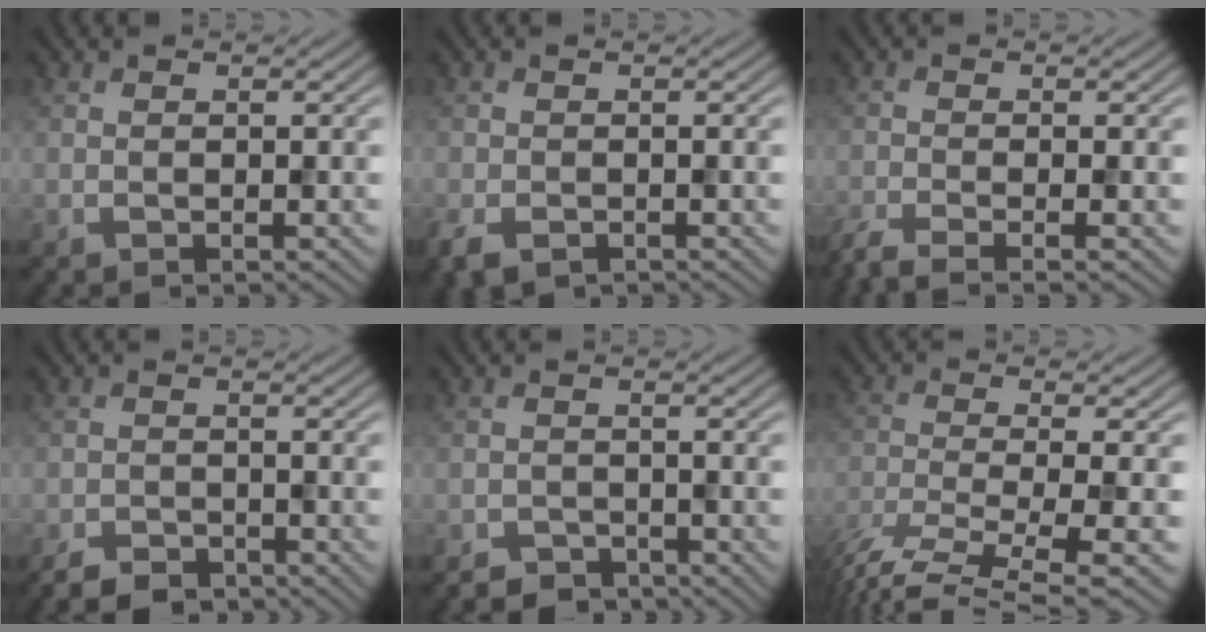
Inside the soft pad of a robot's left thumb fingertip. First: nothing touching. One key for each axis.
{"total": 3.0, "fx": -2.0, "fy": 1.7, "fz": 1.5, "tx": -0.036, "ty": -0.013, "tz": -0.039}
{"total": 3.8, "fx": -2.7, "fy": 0.6, "fz": 2.7, "tx": -0.041, "ty": -0.005, "tz": -0.063}
{"total": 3.0, "fx": -2.5, "fy": 1.4, "fz": 1.1, "tx": -0.020, "ty": -0.006, "tz": -0.049}
{"total": 2.1, "fx": -1.8, "fy": 1.0, "fz": 0.3, "tx": -0.002, "ty": 0.001, "tz": -0.034}
{"total": 9.4, "fx": -6.2, "fy": 2.1, "fz": 6.7, "tx": -0.138, "ty": -0.022, "tz": -0.104}